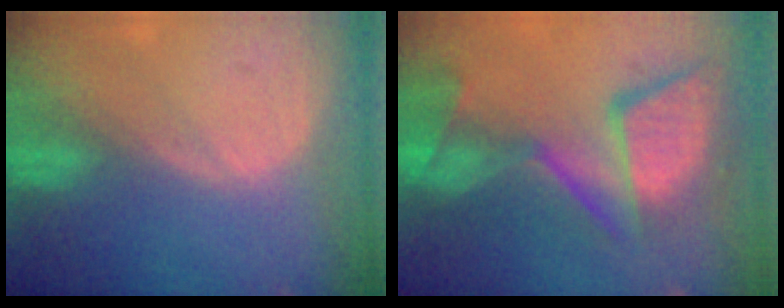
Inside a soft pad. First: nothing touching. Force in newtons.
{"total": 13.6, "press": 11.1, "slide": 7.8}